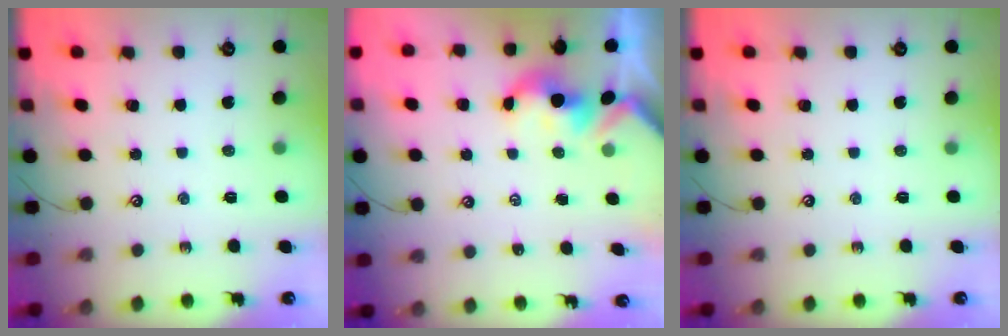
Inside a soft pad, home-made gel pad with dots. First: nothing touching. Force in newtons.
{"total": 1.7, "press": 1.7, "slide": 0.2}
{"total": 0.0}